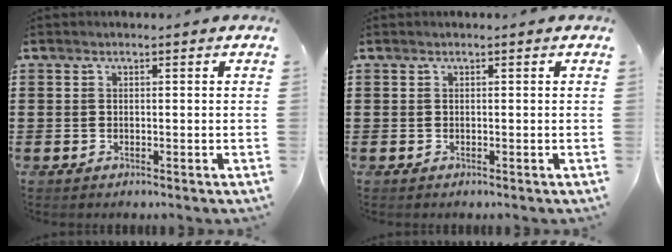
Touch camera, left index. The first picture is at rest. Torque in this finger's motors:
{"motor_torque": [0.00, 0.00, 0.00, 0.00]}